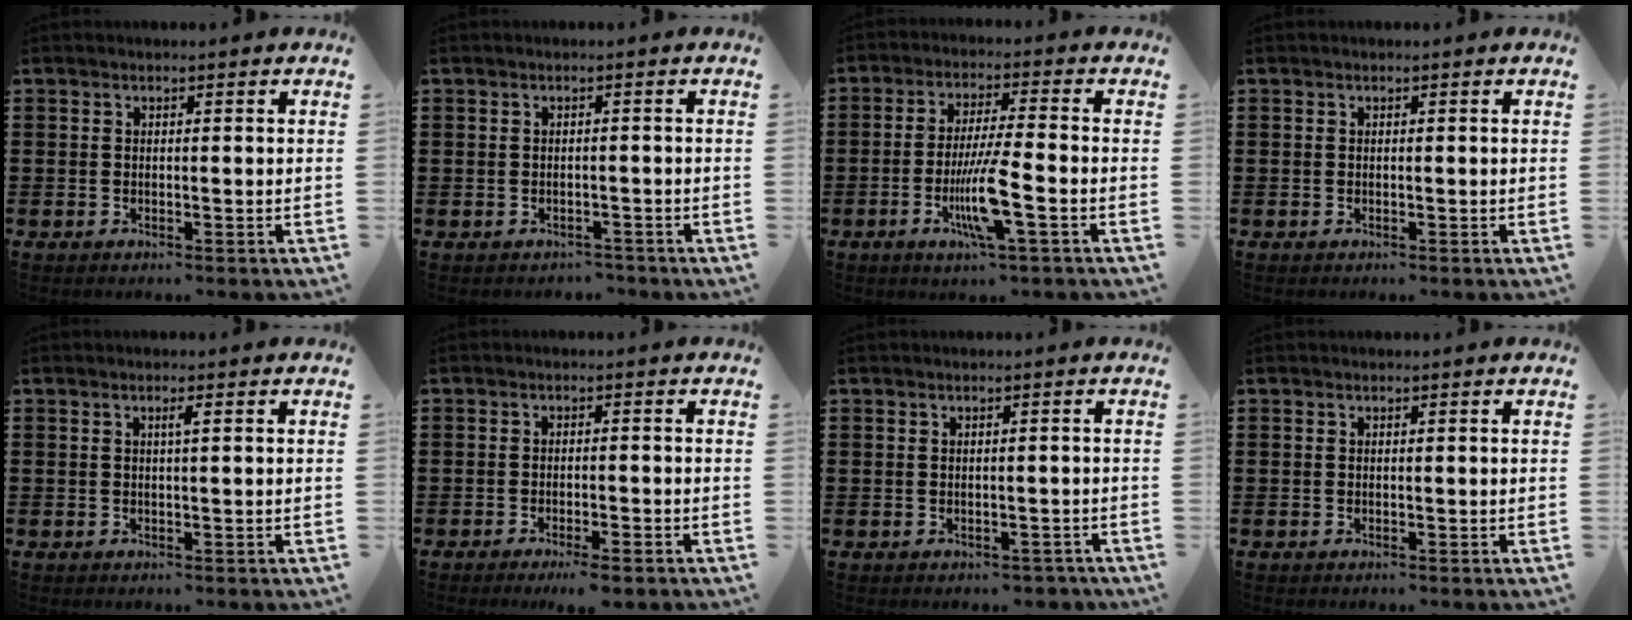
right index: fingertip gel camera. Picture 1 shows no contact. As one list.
[{"total": 1.2, "force": [-1.1, 0.6, 0.0], "torque": [-0.004, 0.003, -0.024]}, {"total": 8.7, "force": [-3.1, 0.6, 8.1], "torque": [-0.161, -0.015, -0.061]}, {"total": 0.0}, {"total": 1.1, "force": [0.3, -0.1, 1.1], "torque": [-0.020, -0.001, 0.005]}, {"total": 2.3, "force": [-1.9, -0.1, 1.3], "torque": [-0.023, 0.001, -0.035]}, {"total": 1.1, "force": [-0.8, 0.8, 0.1], "torque": [-0.006, 0.002, -0.017]}, {"total": 0.0}]